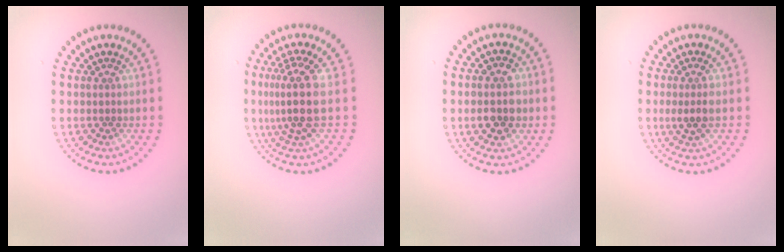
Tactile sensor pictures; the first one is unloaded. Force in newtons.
{"total": 4.2, "press": 3.4, "slide": 2.5}
{"total": 3.8, "press": 3.8, "slide": 0.3}
{"total": 2.0, "press": 1.9, "slide": 0.8}